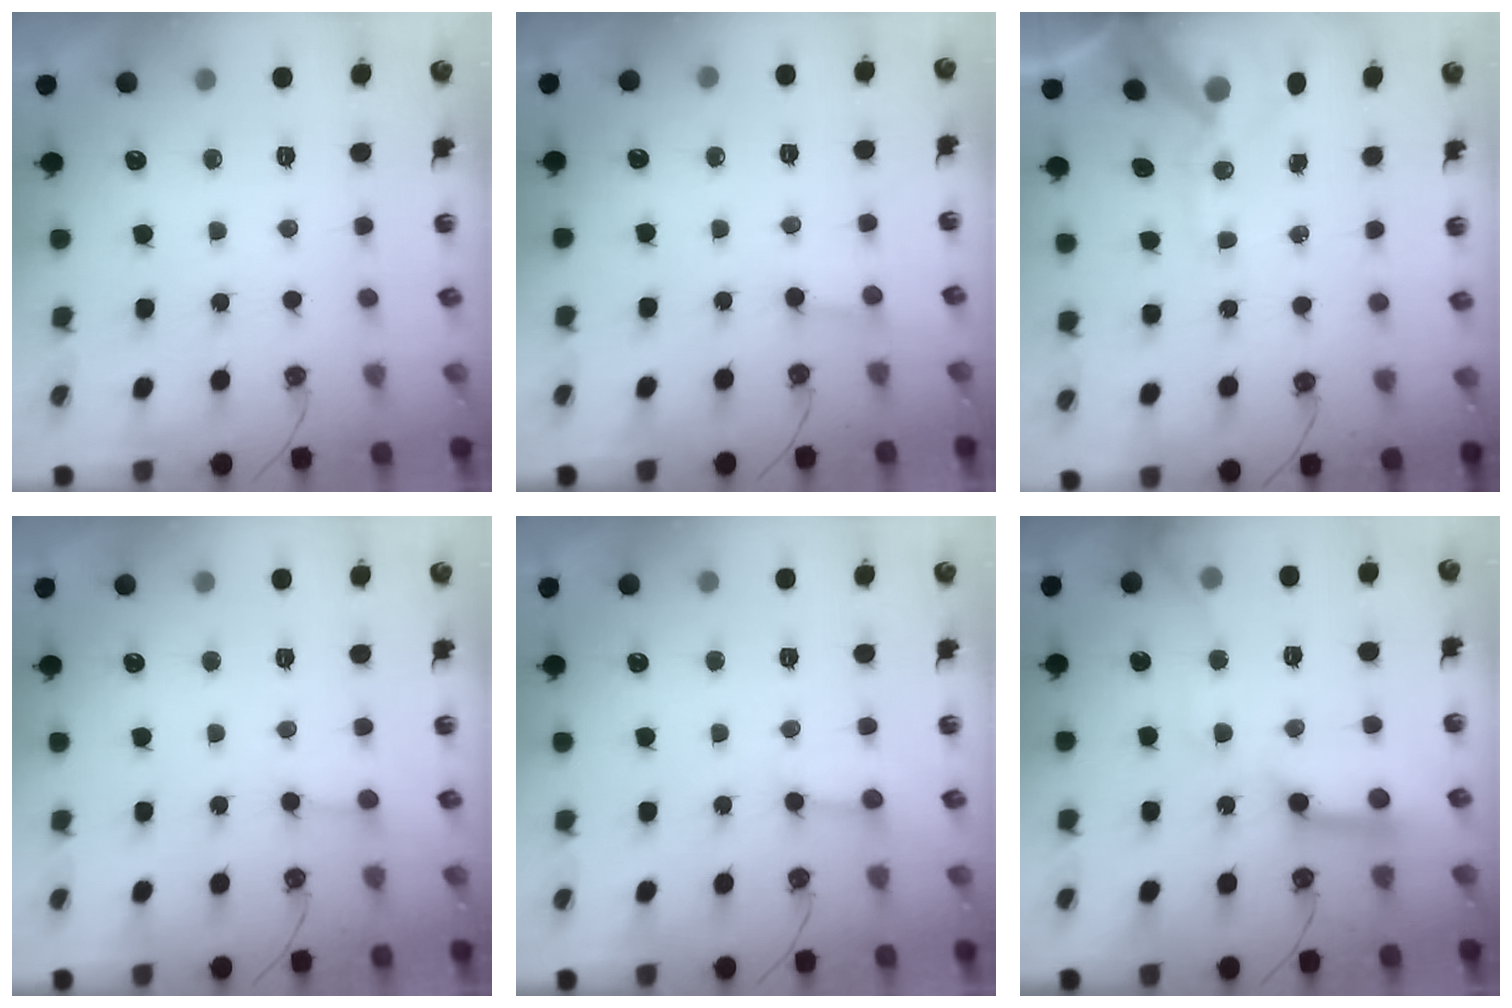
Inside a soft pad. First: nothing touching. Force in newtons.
{"total": 2.9, "press": 2.9, "slide": 0.2}
{"total": 13.5, "press": 13.4, "slide": 2.1}
{"total": 2.8, "press": 2.8, "slide": 0.4}
{"total": 2.6, "press": 2.6, "slide": 0.2}
{"total": 13.8, "press": 13.7, "slide": 1.3}